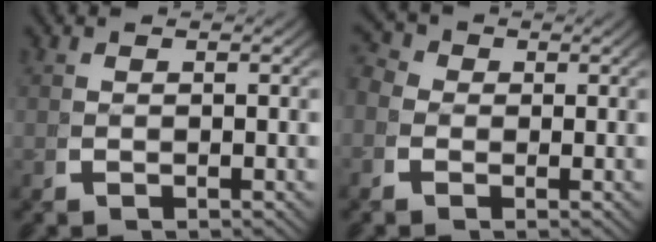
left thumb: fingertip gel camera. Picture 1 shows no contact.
{"total": 3.0, "force": [0.1, 2.7, 1.3], "torque": [-0.024, -0.003, -0.010]}